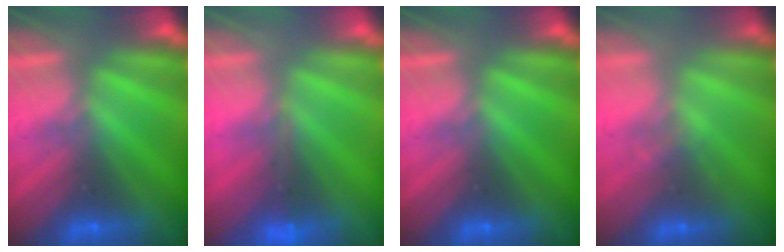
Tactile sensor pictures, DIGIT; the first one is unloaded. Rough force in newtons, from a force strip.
{"total": 1.8}
{"total": 0.0}
{"total": 2.2}